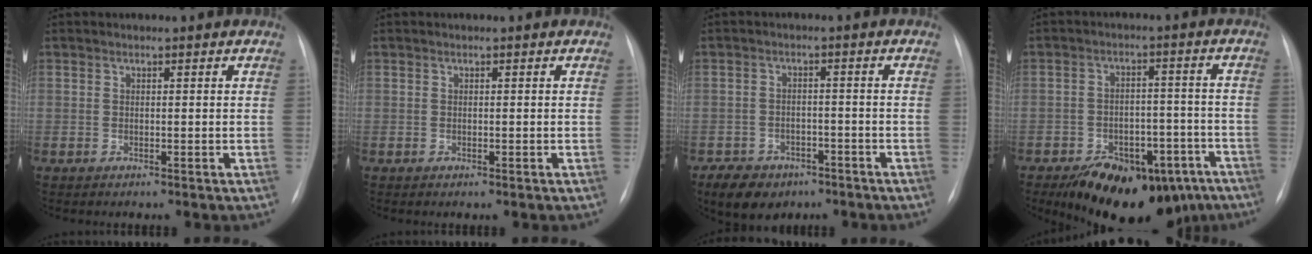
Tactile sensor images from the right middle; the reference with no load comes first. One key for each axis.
{"total": 0.0}
{"total": 7.2, "fx": -4.8, "fy": 4.7, "fz": 2.5, "tx": -0.046, "ty": 0.003, "tz": -0.071}
{"total": 17.4, "fx": -11.8, "fy": 8.6, "fz": 9.4, "tx": -0.107, "ty": 0.027, "tz": -0.160}